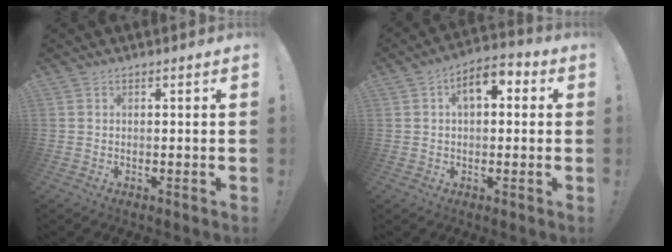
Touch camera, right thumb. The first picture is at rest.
{"total": 7.9, "force": [2.0, 4.7, 6.1], "torque": [-0.085, 0.001, 0.035]}